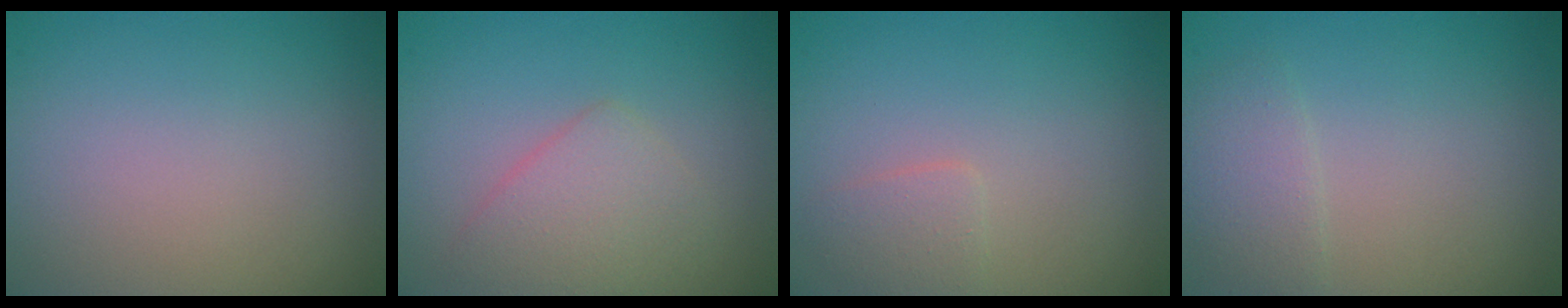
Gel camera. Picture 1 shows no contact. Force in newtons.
{"total": 2.8, "press": 2.8, "slide": 0.1}
{"total": 1.4, "press": 1.4, "slide": 0.0}
{"total": 1.9, "press": 1.9, "slide": 0.1}